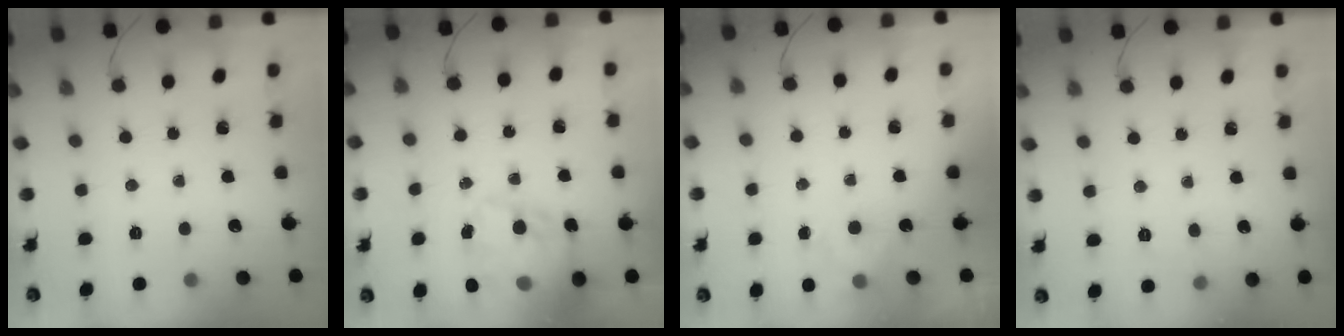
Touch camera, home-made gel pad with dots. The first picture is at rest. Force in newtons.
{"total": 19.0, "press": 18.5, "slide": 4.4}
{"total": 5.2, "press": 5.0, "slide": 1.4}
{"total": 5.9, "press": 5.7, "slide": 1.6}